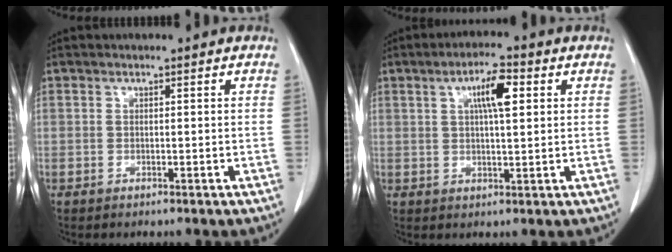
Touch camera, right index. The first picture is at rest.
{"total": 6.2, "force": [2.1, 1.2, 5.7], "torque": [-0.100, 0.008, 0.034]}